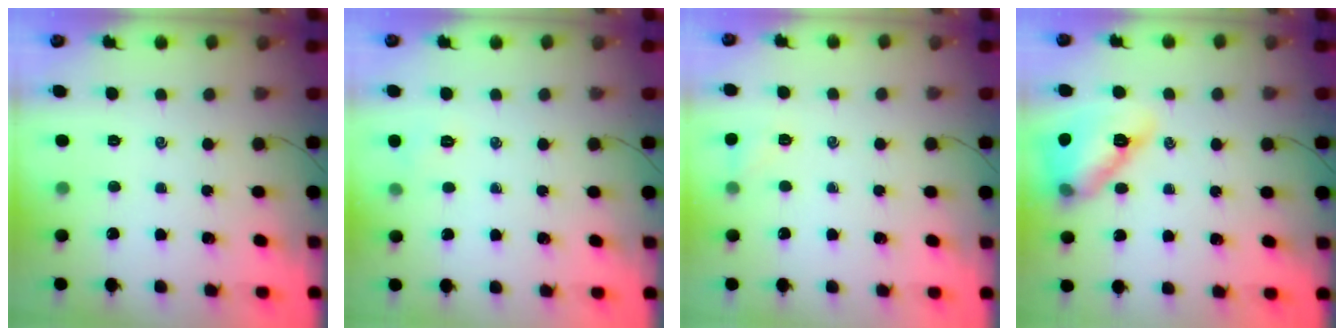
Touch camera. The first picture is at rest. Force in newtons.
{"total": 4.0, "press": 3.9, "slide": 1.0}
{"total": 5.5, "press": 5.3, "slide": 1.5}
{"total": 14.4, "press": 13.8, "slide": 4.1}